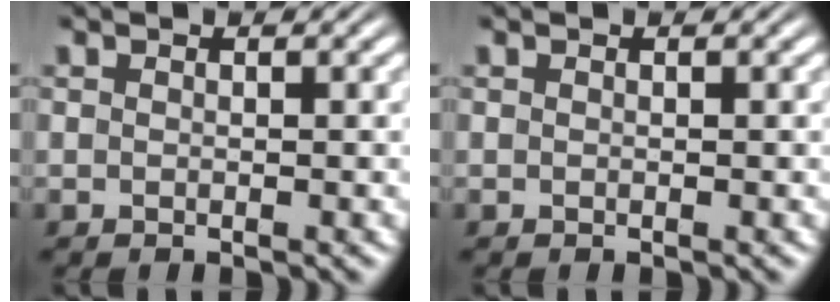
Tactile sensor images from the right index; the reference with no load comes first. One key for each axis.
{"total": 0.0}